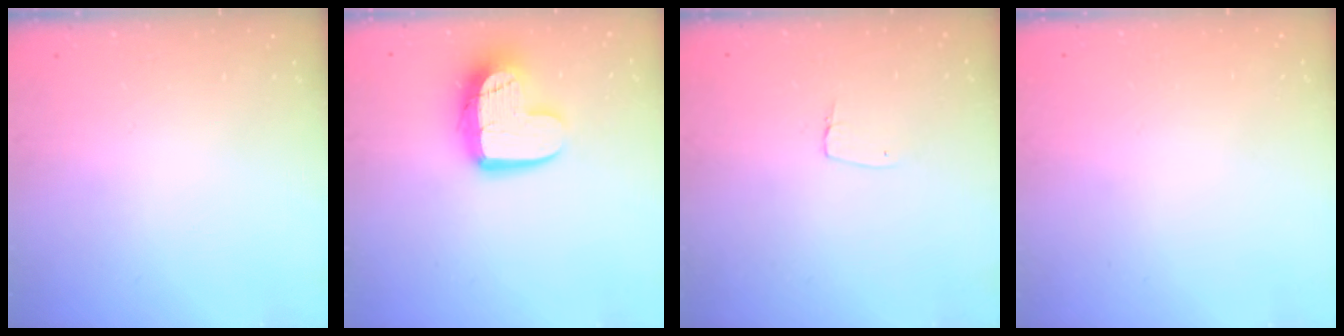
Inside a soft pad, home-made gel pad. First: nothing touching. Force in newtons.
{"total": 12.7, "press": 12.7, "slide": 1.0}
{"total": 4.4, "press": 4.4, "slide": 0.3}
{"total": 0.0}